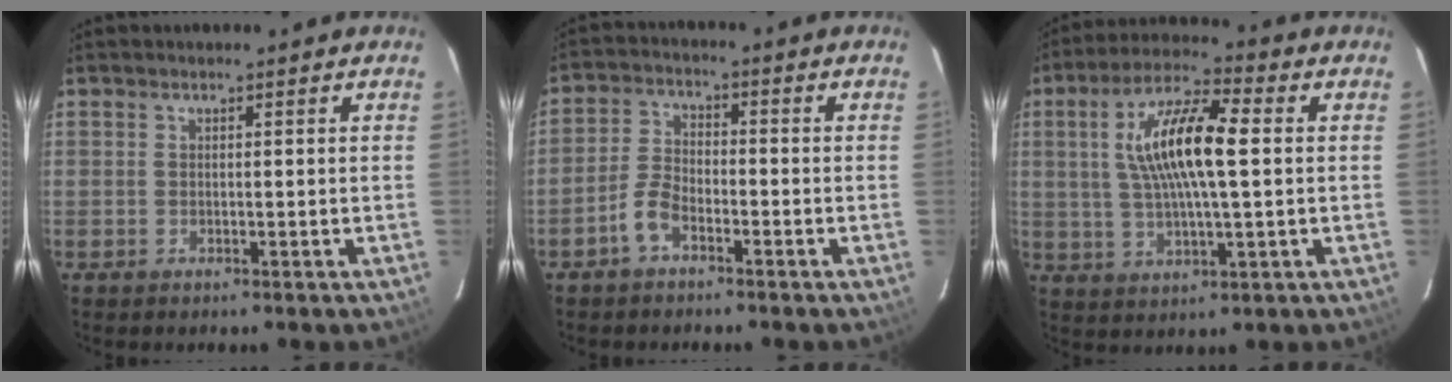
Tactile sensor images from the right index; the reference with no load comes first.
{"total": 4.8, "force": [-3.1, 2.2, 2.9], "torque": [-0.071, 0.013, -0.064]}
{"total": 13.5, "force": [1.9, 3.3, 12.9], "torque": [-0.245, 0.015, 0.035]}